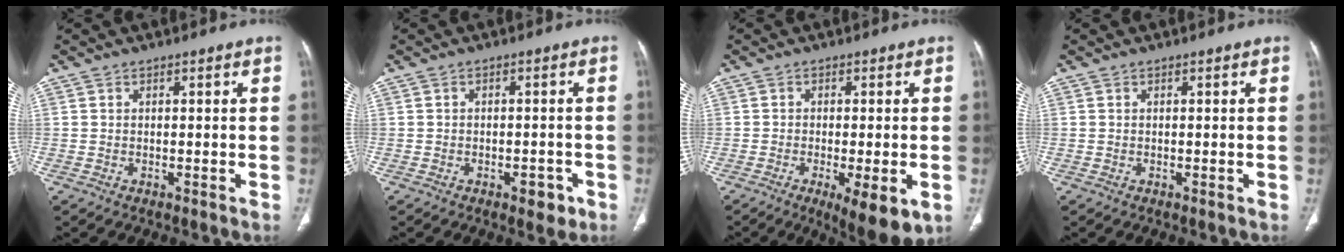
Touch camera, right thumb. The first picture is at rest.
{"total": 3.6, "force": [-1.8, 1.9, 2.4], "torque": [-0.018, 0.007, -0.020]}
{"total": 9.6, "force": [-3.6, 2.8, 8.4], "torque": [-0.119, -0.013, -0.049]}
{"total": 0.0}